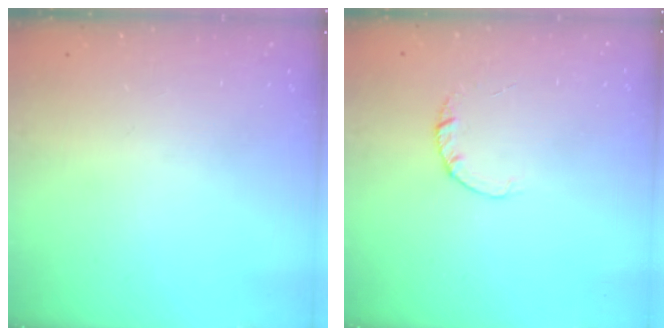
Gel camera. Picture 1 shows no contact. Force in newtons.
{"total": 1.4, "press": 1.4, "slide": 0.2}